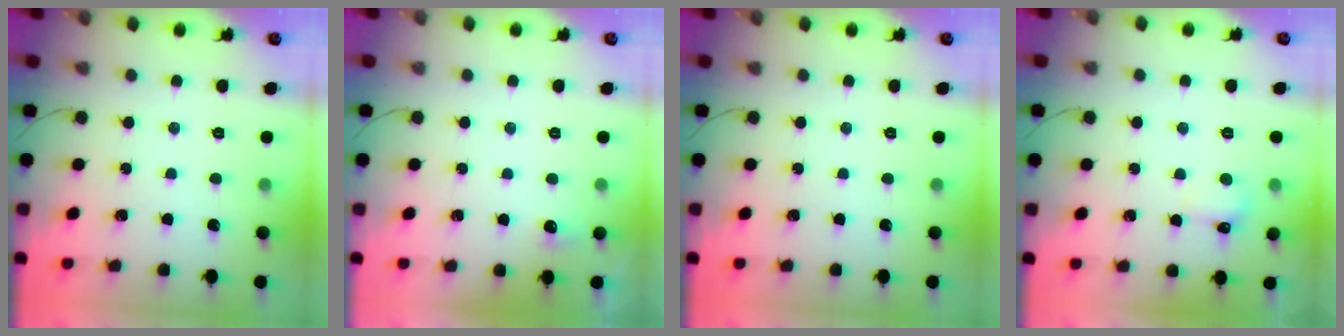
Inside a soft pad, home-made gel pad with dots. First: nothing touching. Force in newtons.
{"total": 7.7, "press": 3.7, "slide": 6.7}
{"total": 0.0}
{"total": 4.3, "press": 4.2, "slide": 1.3}